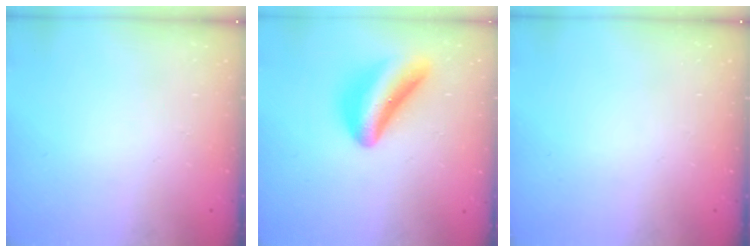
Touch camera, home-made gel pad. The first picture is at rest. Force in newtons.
{"total": 16.3, "press": 16.3, "slide": 0.2}
{"total": 0.0}